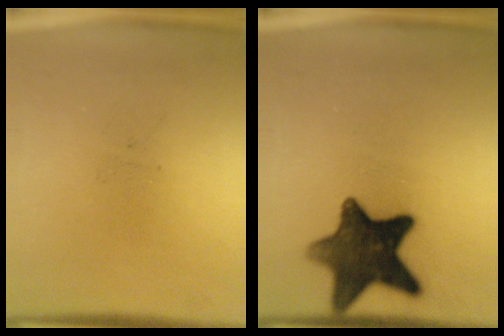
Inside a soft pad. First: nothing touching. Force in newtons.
{"total": 12.7}